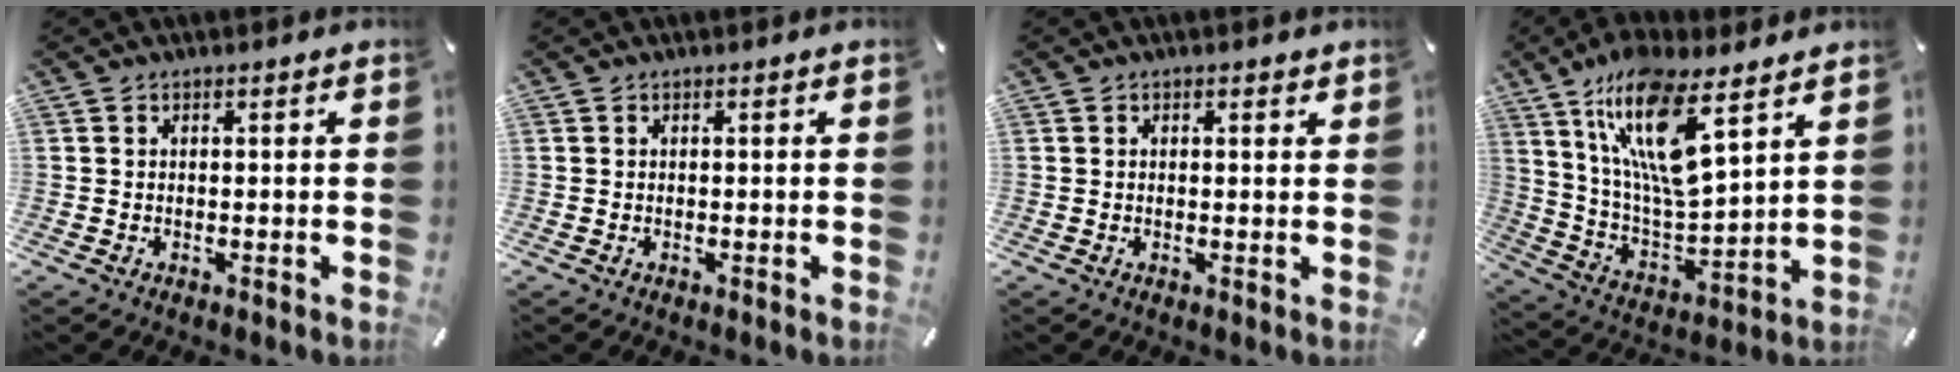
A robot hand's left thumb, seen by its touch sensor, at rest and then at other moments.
{"total": 0.0}
{"total": 0.9, "force": [0.5, 0.5, 0.5], "torque": [-0.003, -0.001, 0.007]}
{"total": 18.4, "force": [11.4, 5.6, 13.4], "torque": [-0.271, -0.055, 0.192]}